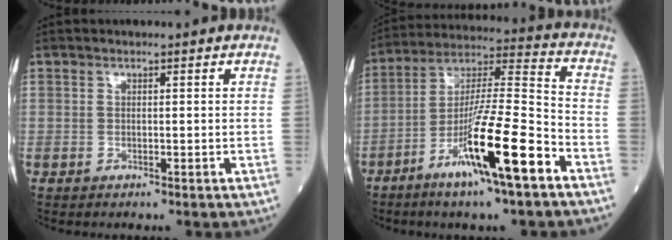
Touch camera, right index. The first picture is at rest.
{"total": 16.0, "force": [-8.0, 0.4, 13.9], "torque": [-0.257, -0.019, -0.142]}